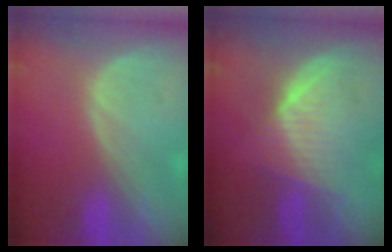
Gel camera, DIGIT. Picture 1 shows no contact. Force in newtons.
{"total": 6.4, "press": 6.2, "slide": 1.7}